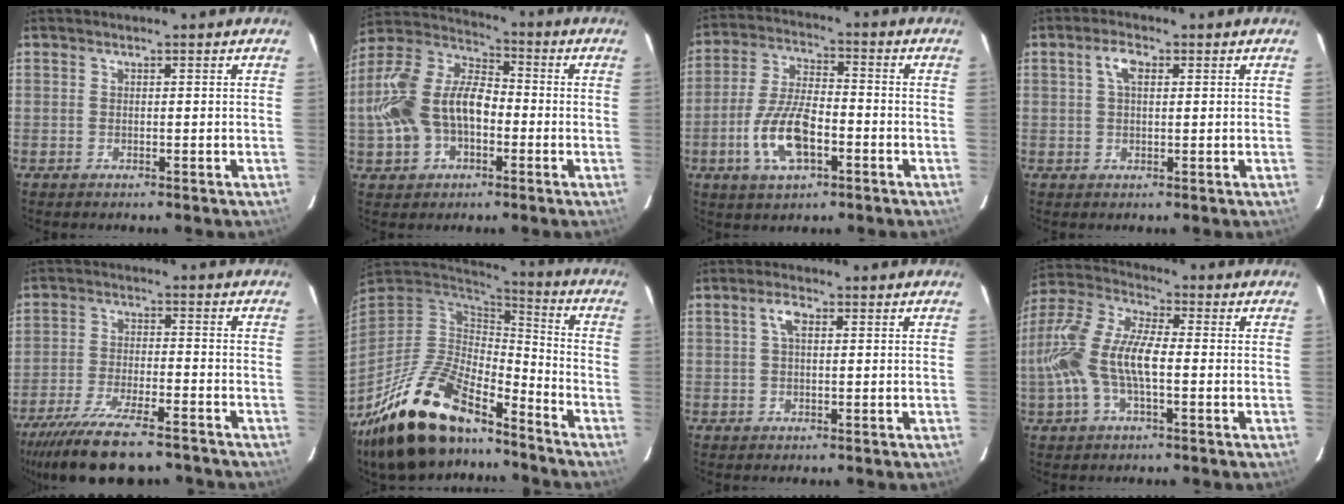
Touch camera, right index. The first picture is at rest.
{"total": 16.9, "force": [-3.2, 10.9, 12.5], "torque": [-0.281, 0.021, -0.057]}
{"total": 11.7, "force": [-4.4, 4.8, 9.7], "torque": [-0.205, -0.001, -0.078]}
{"total": 3.2, "force": [1.0, 1.6, 2.7], "torque": [-0.052, 0.010, 0.019]}
{"total": 17.1, "force": [-13.8, 4.3, 9.1], "torque": [-0.191, -0.034, -0.223]}
{"total": 22.5, "force": [-16.1, 8.2, 13.4], "torque": [-0.267, -0.028, -0.280]}
{"total": 2.8, "force": [0.8, 1.2, 2.4], "torque": [-0.048, 0.009, 0.015]}
{"total": 15.2, "force": [-2.1, 6.1, 13.7], "torque": [-0.285, 0.007, -0.046]}